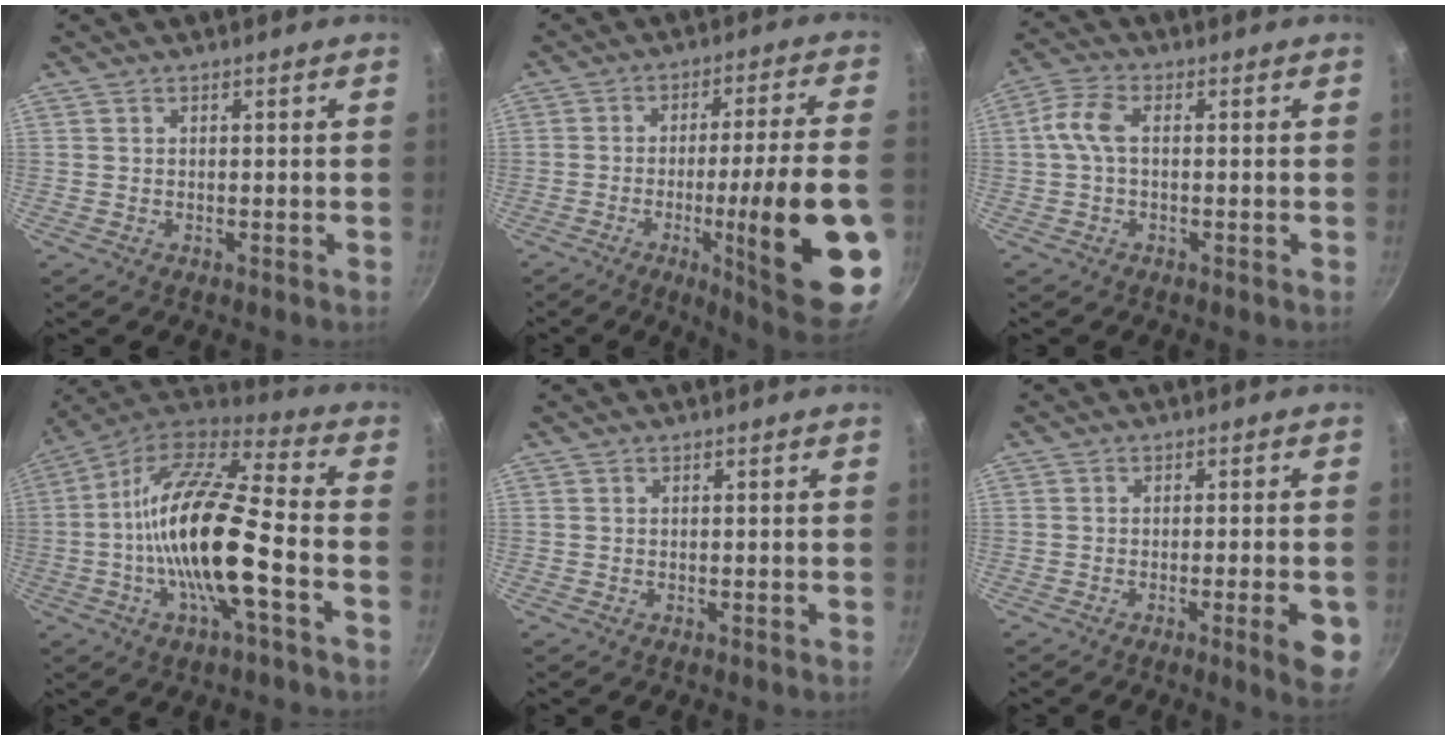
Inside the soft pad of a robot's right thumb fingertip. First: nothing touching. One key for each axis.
{"total": 23.4, "fx": -6.7, "fy": 3.2, "fz": 22.2, "tx": -0.299, "ty": 0.015, "tz": -0.088}
{"total": 5.3, "fx": 0.2, "fy": 2.7, "fz": 4.6, "tx": -0.110, "ty": 0.020, "tz": -0.005}
{"total": 20.7, "fx": -4.7, "fy": 6.1, "fz": 19.2, "tx": -0.354, "ty": 0.035, "tz": -0.104}
{"total": 0.0}
{"total": 6.8, "fx": -2.4, "fy": 1.2, "fz": 6.3, "tx": -0.069, "ty": 0.005, "tz": -0.031}